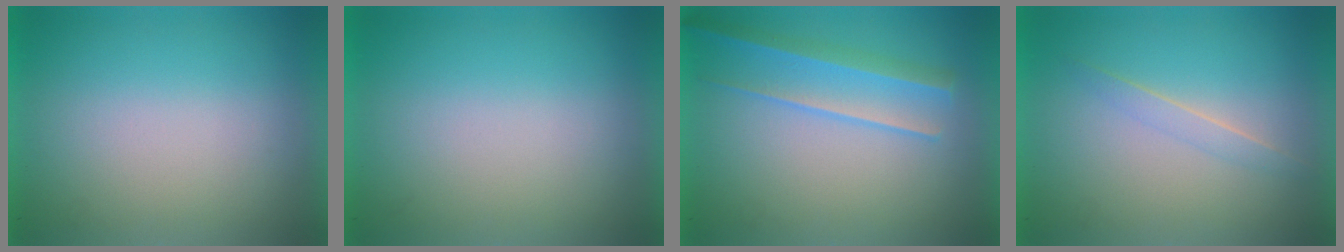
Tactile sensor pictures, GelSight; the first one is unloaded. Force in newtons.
{"total": 0.0}
{"total": 2.2}
{"total": 1.1}